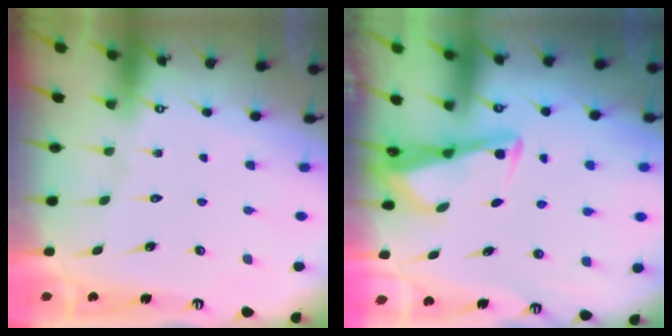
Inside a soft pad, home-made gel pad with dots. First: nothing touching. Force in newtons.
{"total": 3.0, "press": 3.0, "slide": 0.6}